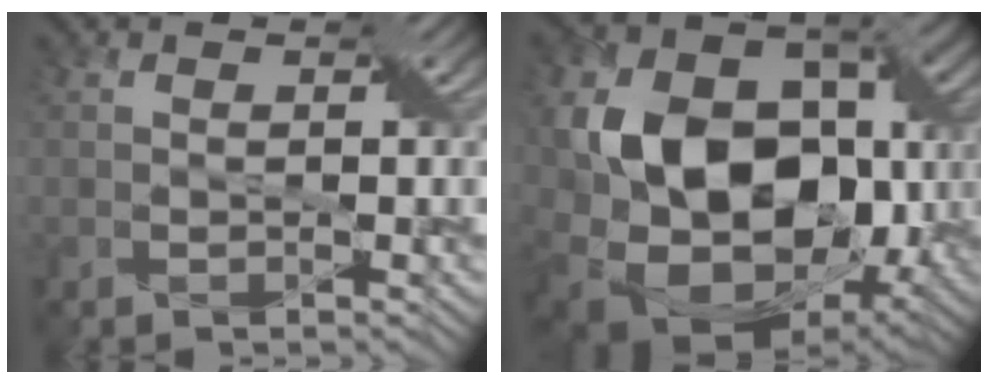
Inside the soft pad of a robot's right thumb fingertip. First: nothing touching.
{"total": 18.1, "force": [-0.4, 13.3, 12.2], "torque": [-0.249, -0.021, 0.003]}